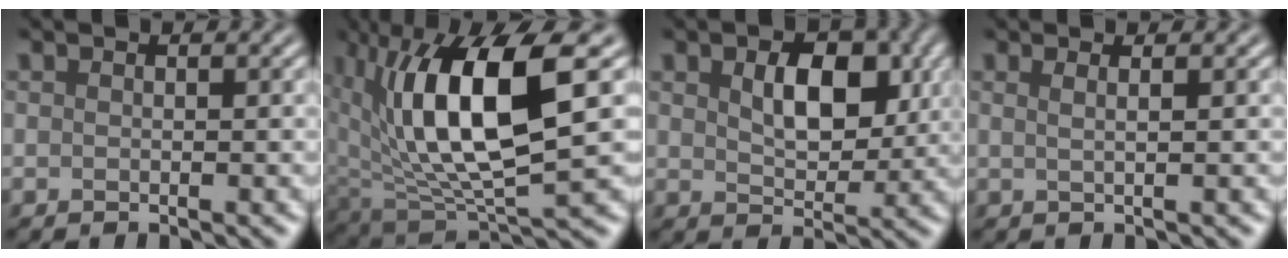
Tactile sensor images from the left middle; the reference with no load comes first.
{"total": 8.9, "force": [0.9, 3.2, 8.3], "torque": [-0.184, -0.035, 0.062]}
{"total": 1.9, "force": [0.4, 0.6, 1.7], "torque": [-0.059, -0.024, 0.044]}
{"total": 0.9, "force": [0.4, -0.1, 0.7], "torque": [-0.020, 0.002, 0.004]}